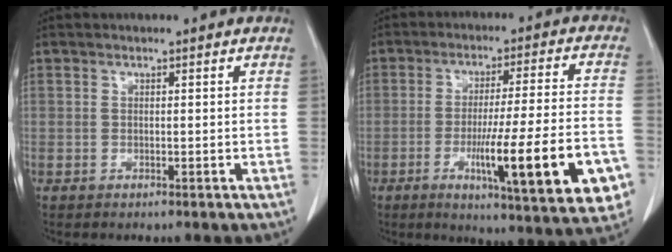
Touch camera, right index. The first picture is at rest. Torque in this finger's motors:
{"motor_torque": [1.63, -0.51, 0.63, 0.21]}